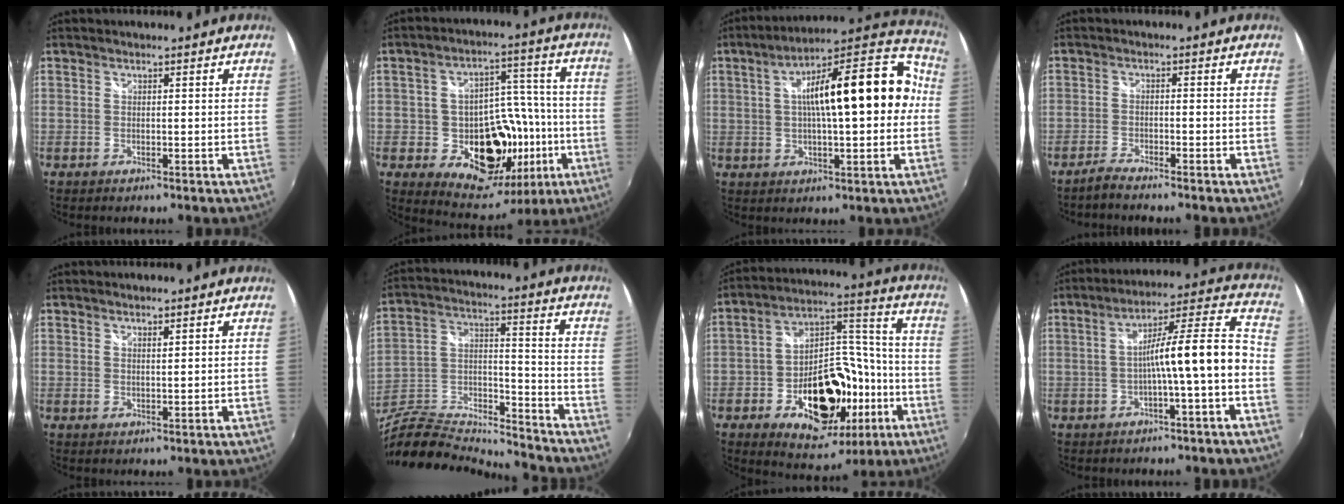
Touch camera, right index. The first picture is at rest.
{"total": 19.6, "force": [-5.0, 14.3, 12.4], "torque": [-0.230, 0.025, -0.051]}
{"total": 21.0, "force": [2.0, 6.6, 19.9], "torque": [-0.306, 0.036, 0.024]}
{"total": 2.8, "force": [-2.7, 0.0, 0.9], "torque": [-0.038, -0.004, -0.056]}
{"total": 1.3, "force": [1.0, 0.2, 0.7], "torque": [-0.011, -0.001, 0.018]}
{"total": 18.6, "force": [-16.2, 4.8, 7.9], "torque": [-0.178, 0.003, -0.290]}
{"total": 21.5, "force": [-8.5, 13.3, 14.6], "torque": [-0.269, 0.040, -0.111]}
{"total": 11.4, "force": [-2.9, 0.4, 11.0], "torque": [-0.159, 0.033, -0.034]}